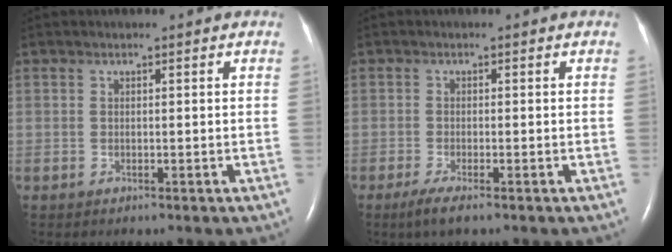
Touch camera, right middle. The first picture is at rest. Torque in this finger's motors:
{"motor_torque": [0.30, -0.16, 0.01, 0.01]}